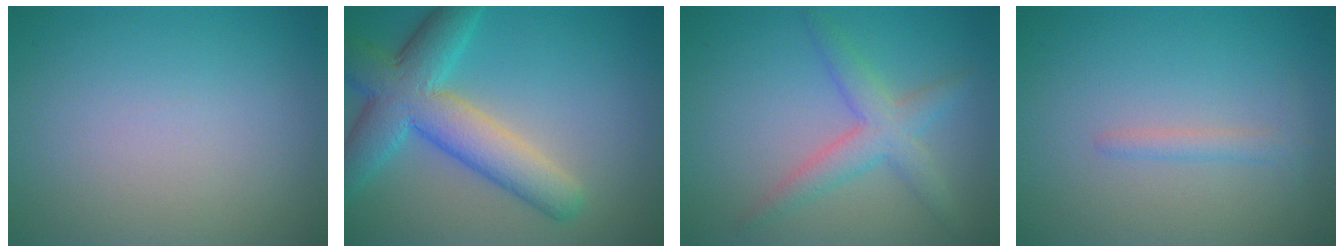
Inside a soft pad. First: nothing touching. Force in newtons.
{"total": 7.7, "press": 7.7, "slide": 0.3}
{"total": 3.6, "press": 3.6, "slide": 0.1}
{"total": 1.3, "press": 1.3, "slide": 0.1}